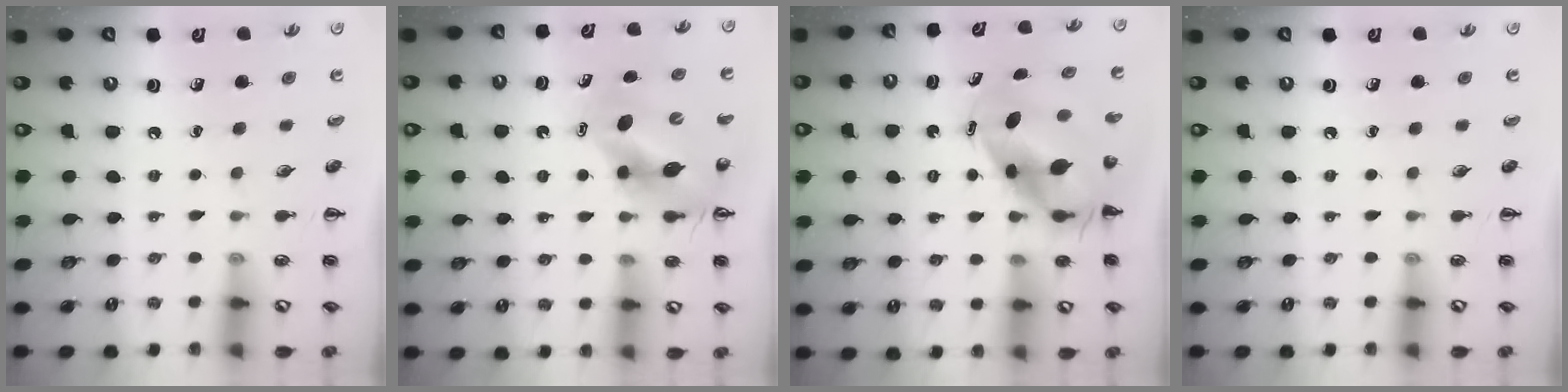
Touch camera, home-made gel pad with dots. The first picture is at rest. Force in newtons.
{"total": 10.0, "press": 9.6, "slide": 2.7}
{"total": 7.8, "press": 7.5, "slide": 1.9}
{"total": 0.0}